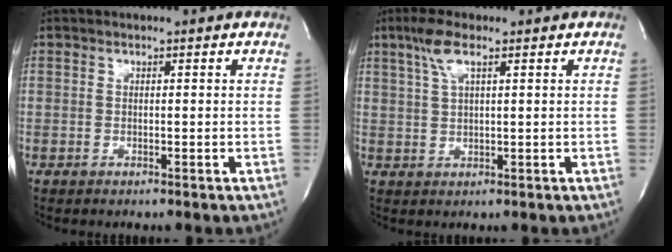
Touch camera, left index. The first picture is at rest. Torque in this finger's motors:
{"motor_torque": [0.13, -0.02, 0.00, 0.00]}